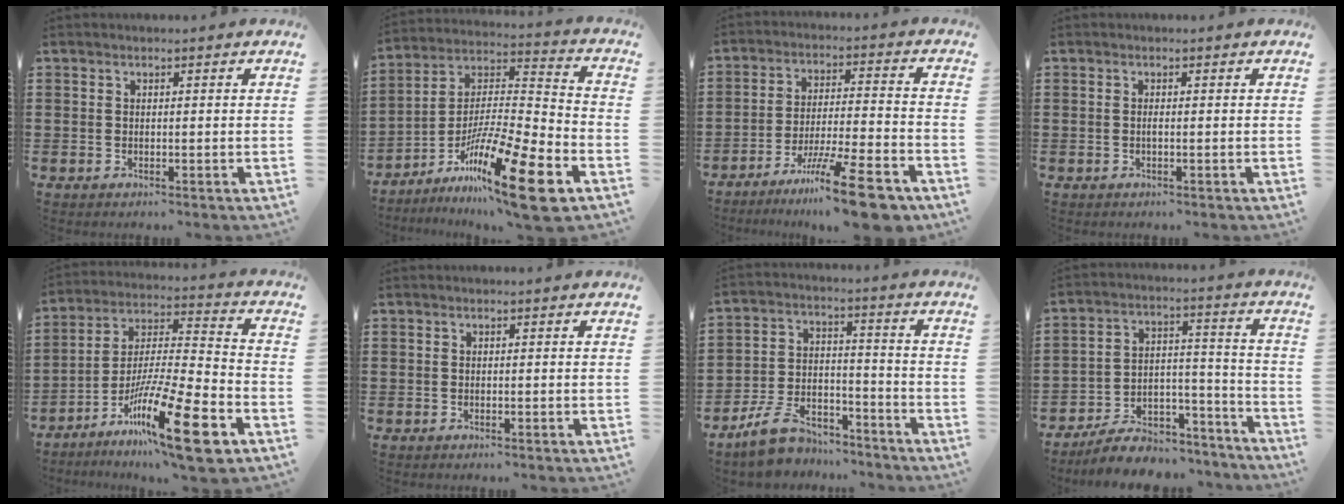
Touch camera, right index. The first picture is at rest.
{"total": 19.1, "force": [-11.6, 2.0, 15.0], "torque": [-0.270, 0.030, -0.200]}
{"total": 13.7, "force": [-9.8, 1.3, 9.5], "torque": [-0.156, 0.025, -0.171]}
{"total": 0.6, "force": [-0.2, -0.1, 0.6], "torque": [-0.012, -0.004, -0.003]}
{"total": 18.3, "force": [-10.9, 2.3, 14.6], "torque": [-0.264, 0.030, -0.184]}
{"total": 0.0}
{"total": 7.8, "force": [-6.8, 3.1, 2.4], "torque": [-0.059, 0.023, -0.133]}
{"total": 7.3, "force": [-6.2, 2.9, 2.4], "torque": [-0.041, 0.018, -0.115]}